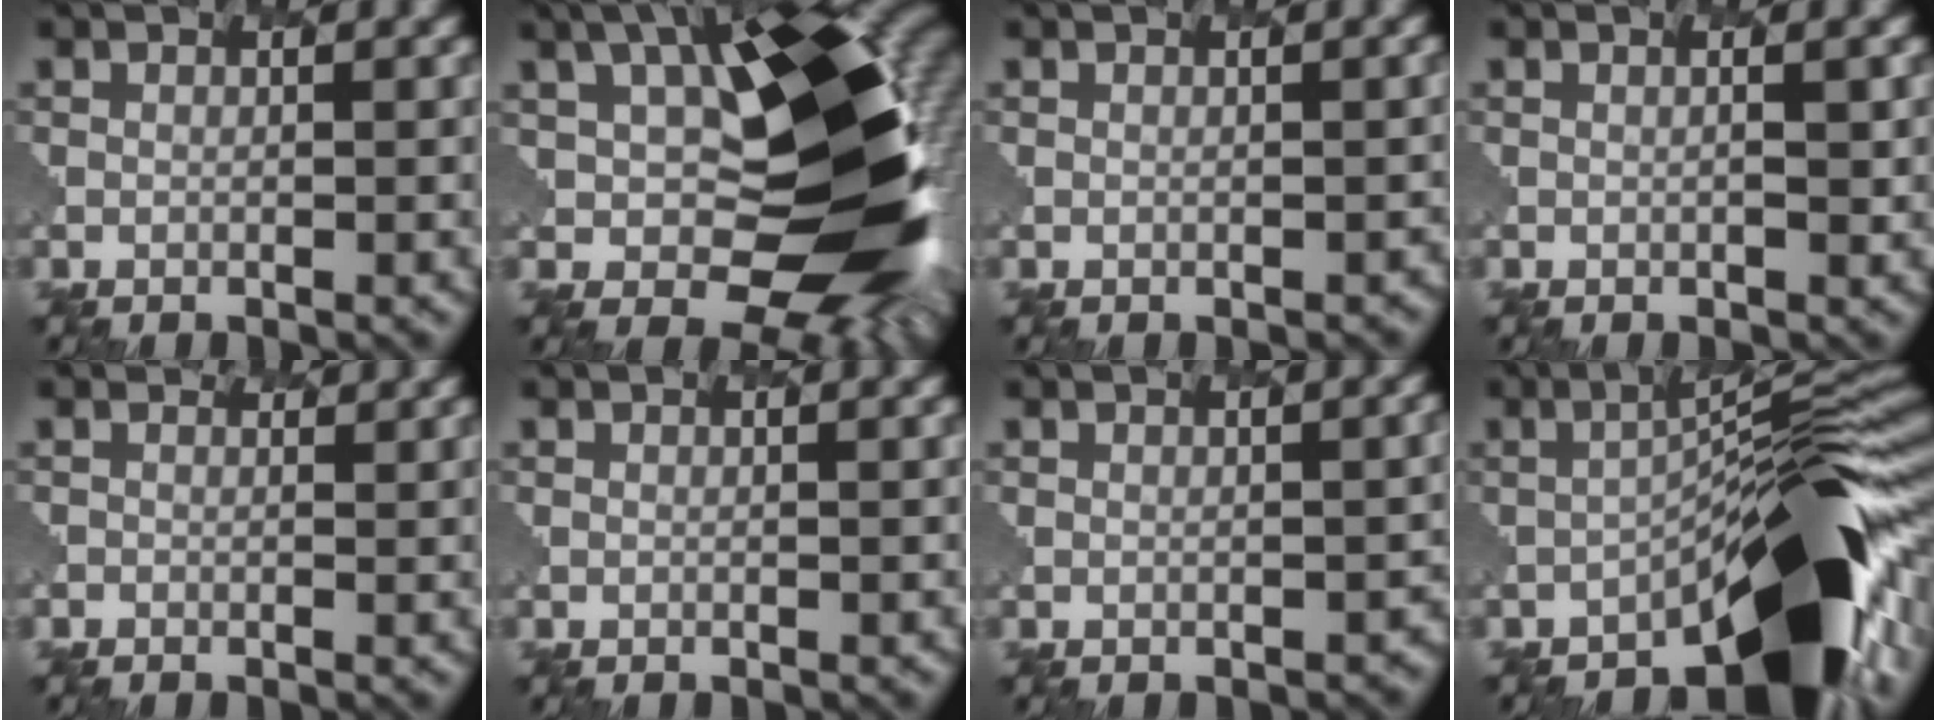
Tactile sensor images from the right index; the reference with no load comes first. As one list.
[{"total": 15.6, "force": [2.9, 9.8, 11.8], "torque": [-0.182, -0.013, 0.065]}, {"total": 1.3, "force": [-0.4, 0.8, 1.0], "torque": [-0.021, -0.010, 0.002]}, {"total": 0.6, "force": [0.3, -0.1, 0.5], "torque": [-0.015, 0.000, 0.000]}, {"total": 0.9, "force": [-0.1, 0.9, 0.1], "torque": [-0.002, 0.003, -0.010]}, {"total": 0.0}, {"total": 2.5, "force": [-0.7, 1.4, 2.0], "torque": [-0.032, -0.014, -0.001]}, {"total": 9.2, "force": [-5.6, 2.0, 7.0], "torque": [-0.114, 0.017, -0.116]}]